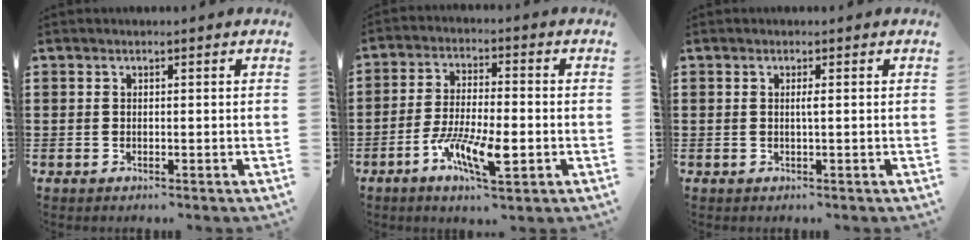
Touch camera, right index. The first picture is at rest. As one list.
[{"total": 9.5, "force": [-4.0, 2.7, 8.2], "torque": [-0.167, -0.009, -0.071]}, {"total": 0.9, "force": [0.1, -0.1, 0.9], "torque": [-0.018, -0.003, 0.001]}]